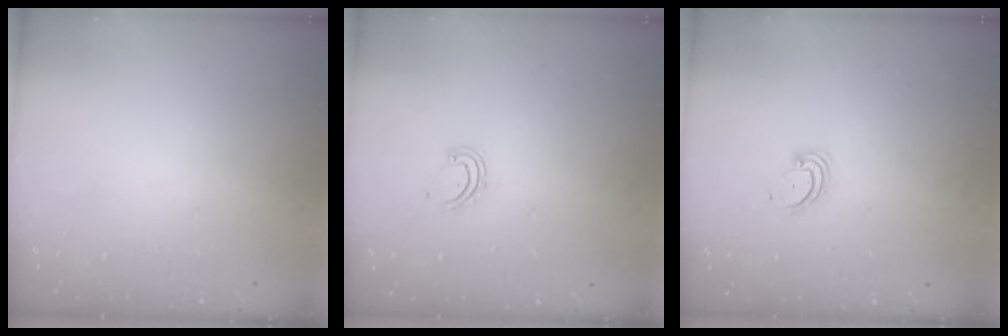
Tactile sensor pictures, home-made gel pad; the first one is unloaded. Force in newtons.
{"total": 3.5, "press": 3.5, "slide": 0.3}
{"total": 3.1, "press": 3.1, "slide": 0.3}